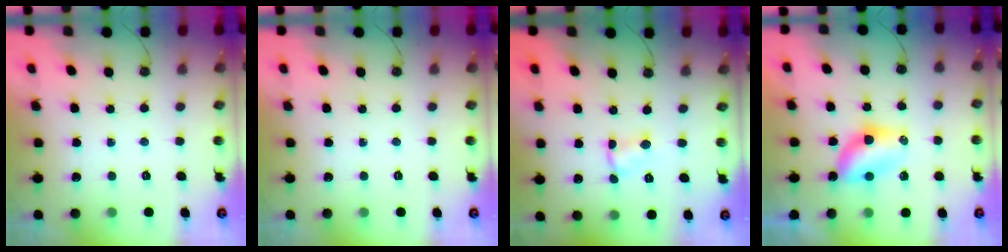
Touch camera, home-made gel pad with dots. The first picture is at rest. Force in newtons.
{"total": 0.0}
{"total": 1.5, "press": 1.5, "slide": 0.2}
{"total": 6.3, "press": 6.3, "slide": 0.2}